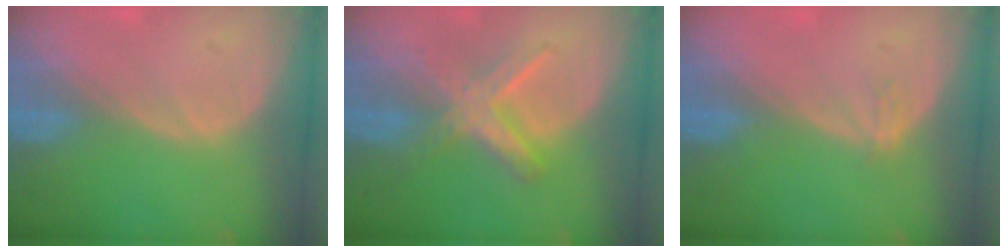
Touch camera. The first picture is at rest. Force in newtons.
{"total": 6.1, "press": 6.1, "slide": 0.2}
{"total": 1.2, "press": 0.8, "slide": 0.8}